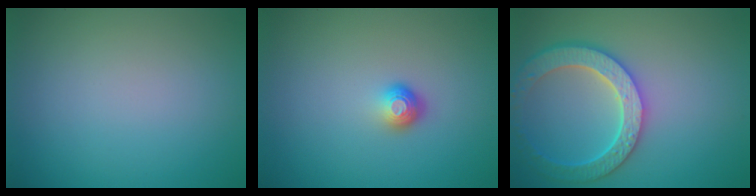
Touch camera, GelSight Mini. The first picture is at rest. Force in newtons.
{"total": 1.6, "press": 1.1, "slide": 1.2}
{"total": 5.9, "press": 5.3, "slide": 2.8}